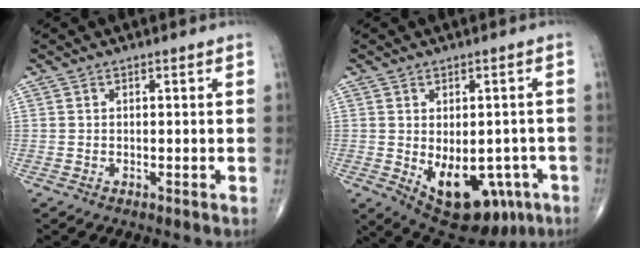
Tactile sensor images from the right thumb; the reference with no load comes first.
{"total": 15.2, "force": [-4.8, 9.0, 11.2], "torque": [-0.133, 0.006, -0.045]}